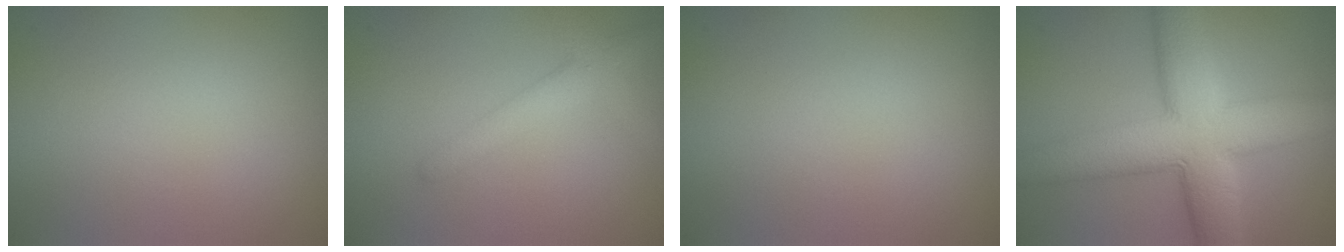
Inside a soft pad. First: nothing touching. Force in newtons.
{"total": 2.8, "press": 2.8, "slide": 0.1}
{"total": 0.0}
{"total": 10.8, "press": 10.8, "slide": 0.5}